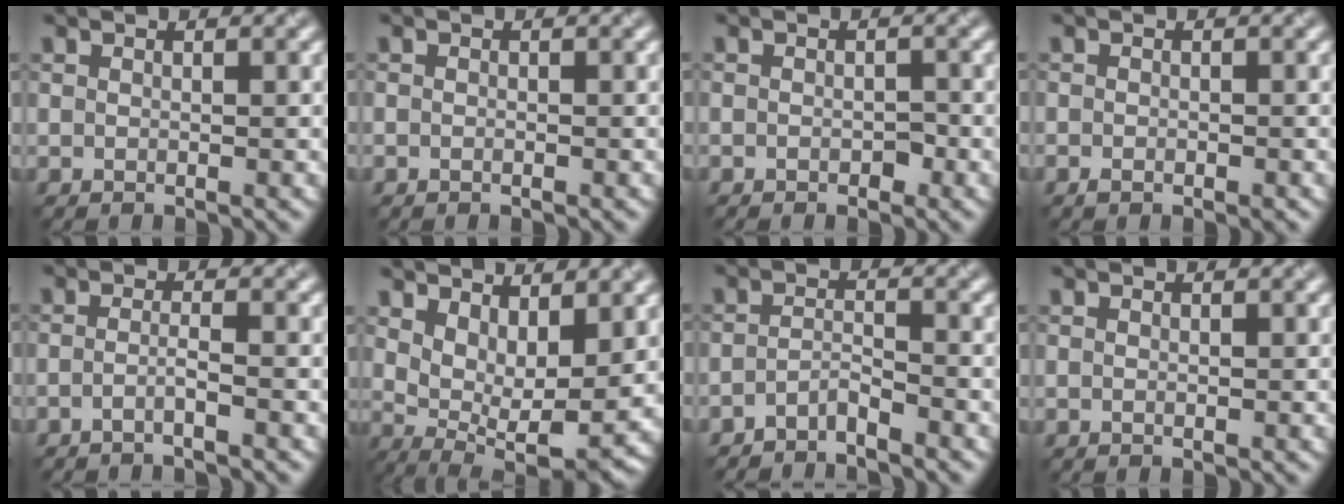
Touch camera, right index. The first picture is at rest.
{"total": 0.6, "force": [-0.5, -0.3, -0.3], "torque": [-0.002, 0.000, -0.004]}
{"total": 1.0, "force": [-1.0, -0.1, 0.0], "torque": [-0.005, 0.003, -0.005]}
{"total": 1.0, "force": [-1.0, -0.1, 0.0], "torque": [-0.006, 0.004, -0.005]}
{"total": 1.7, "force": [-1.4, 0.1, 0.9], "torque": [-0.013, 0.002, -0.024]}
{"total": 6.0, "force": [1.6, 2.9, 5.0], "torque": [-0.090, -0.012, 0.051]}
{"total": 2.4, "force": [-2.4, -0.2, 0.1], "torque": [-0.008, 0.006, -0.040]}
{"total": 0.0}